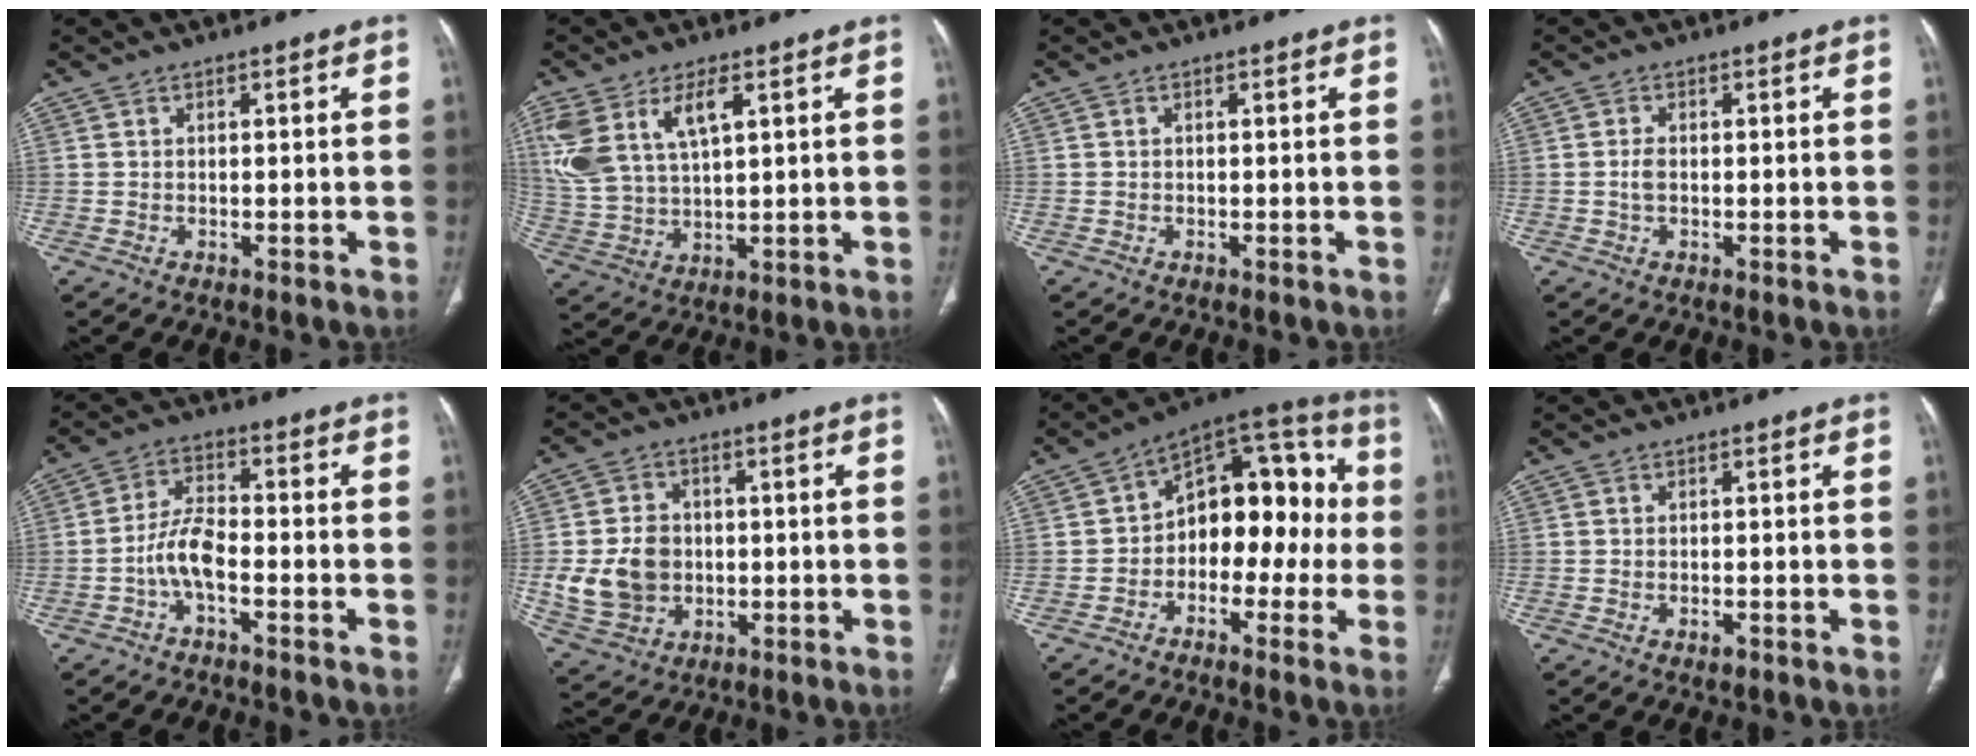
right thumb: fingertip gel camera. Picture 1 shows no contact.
{"total": 13.2, "force": [5.6, 6.5, 10.1], "torque": [-0.226, -0.009, 0.121]}
{"total": 0.0}
{"total": 1.9, "force": [-0.2, 1.1, 1.5], "torque": [-0.033, 0.002, -0.006]}
{"total": 6.3, "force": [-2.5, 2.6, 5.1], "torque": [-0.104, 0.027, -0.053]}
{"total": 11.1, "force": [-0.7, 9.1, 6.3], "torque": [-0.102, 0.004, -0.001]}
{"total": 16.2, "force": [-1.2, 10.4, 12.4], "torque": [-0.113, 0.057, -0.034]}
{"total": 1.5, "force": [-0.7, 0.9, 1.1], "torque": [-0.016, 0.004, -0.007]}